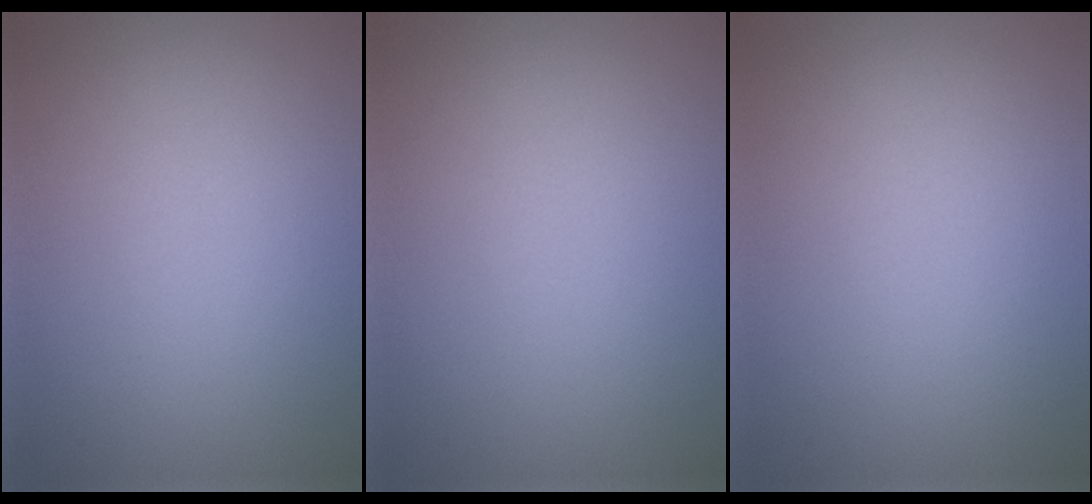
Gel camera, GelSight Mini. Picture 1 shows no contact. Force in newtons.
{"total": 0.0}
{"total": 0.0}